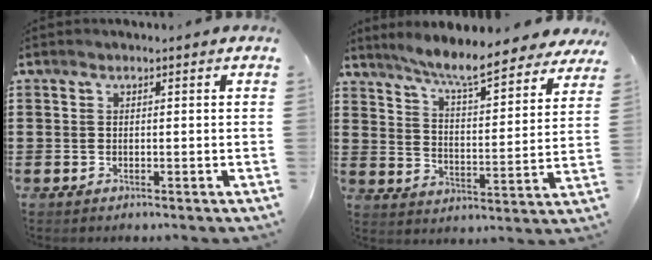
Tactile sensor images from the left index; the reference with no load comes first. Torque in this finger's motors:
{"motor_torque": [2.14, 0.00, 0.42, 0.19]}